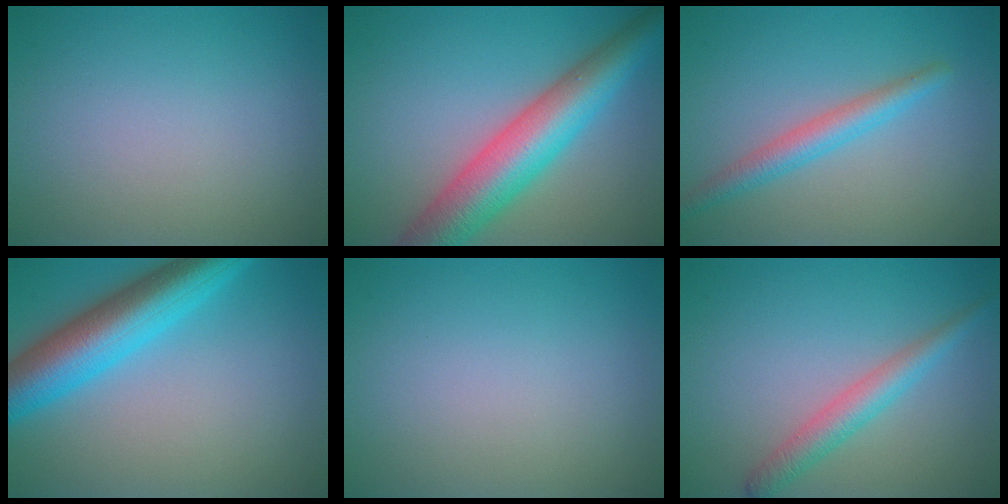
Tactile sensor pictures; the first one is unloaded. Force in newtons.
{"total": 8.8, "press": 8.8, "slide": 0.3}
{"total": 2.9, "press": 2.9, "slide": 0.1}
{"total": 8.2, "press": 8.2, "slide": 0.2}
{"total": 0.0}
{"total": 2.8, "press": 2.8, "slide": 0.1}